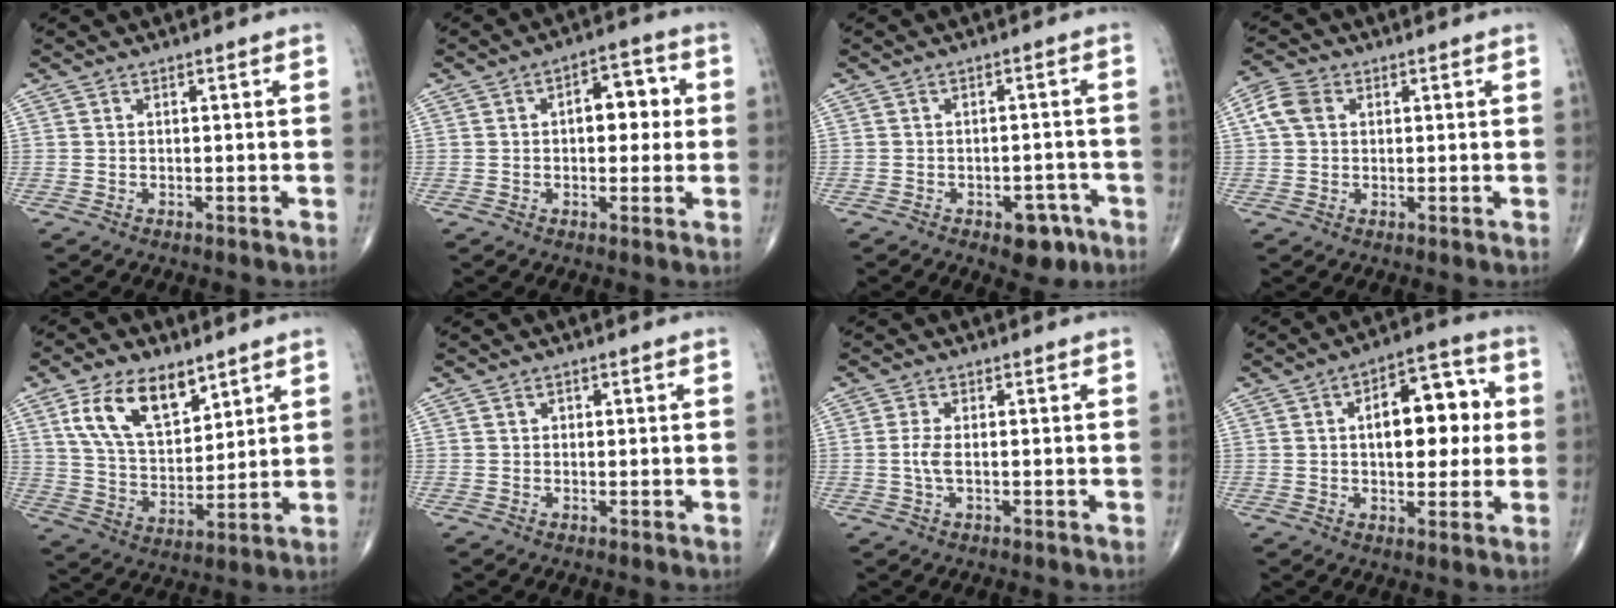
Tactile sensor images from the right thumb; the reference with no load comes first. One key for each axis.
{"total": 7.6, "fx": 1.0, "fy": 4.2, "fz": 6.3, "tx": -0.060, "ty": 0.018, "tz": 0.010}
{"total": 5.7, "fx": -3.2, "fy": 3.2, "fz": 3.5, "tx": -0.020, "ty": 0.022, "tz": -0.037}
{"total": 5.1, "fx": 1.2, "fy": 3.8, "fz": 3.1, "tx": -0.066, "ty": 0.012, "tz": 0.019}
{"total": 13.8, "fx": 7.6, "fy": 7.2, "fz": 9.1, "tx": -0.140, "ty": -0.034, "tz": 0.150}
{"total": 0.7, "fx": 0.2, "fy": 0.6, "fz": 0.2, "tx": 0.002, "ty": 0.001, "tz": 0.002}
{"total": 2.8, "fx": -0.1, "fy": 0.9, "fz": 2.7, "tx": -0.070, "ty": -0.003, "tz": -0.003}
{"total": 13.5, "fx": 1.9, "fy": 7.0, "fz": 11.3, "tx": -0.125, "ty": 0.016, "tz": 0.024}